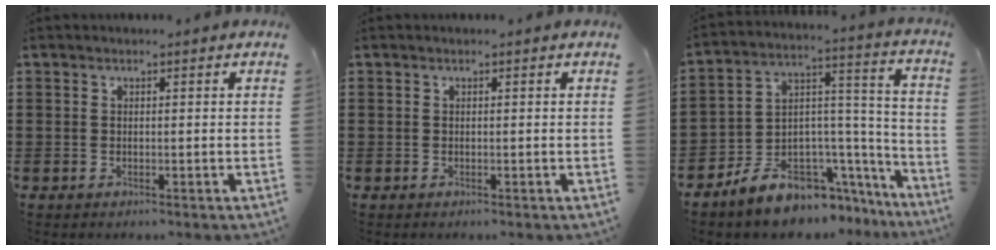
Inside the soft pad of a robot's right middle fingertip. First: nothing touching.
{"total": 0.0}
{"total": 8.2, "force": [-6.7, 4.2, 2.2], "torque": [-0.051, 0.009, -0.125]}